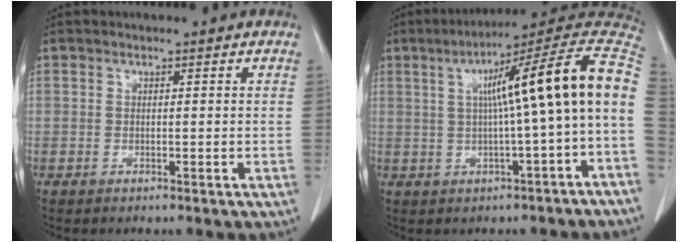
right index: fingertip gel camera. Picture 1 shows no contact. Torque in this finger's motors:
{"motor_torque": [1.57, -0.39, 0.73, 0.21]}